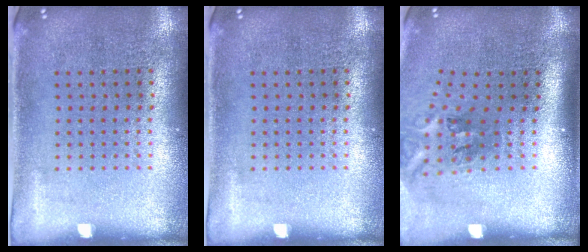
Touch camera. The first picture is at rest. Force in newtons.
{"total": 0.0}
{"total": 2.1, "press": 1.4, "slide": 1.7}